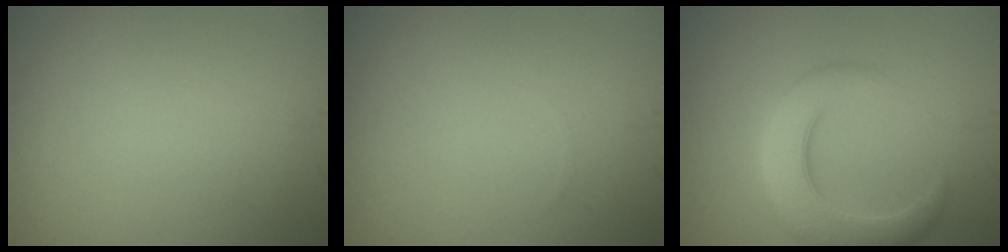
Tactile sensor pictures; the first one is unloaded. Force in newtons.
{"total": 0.0}
{"total": 5.9, "press": 5.9, "slide": 0.2}